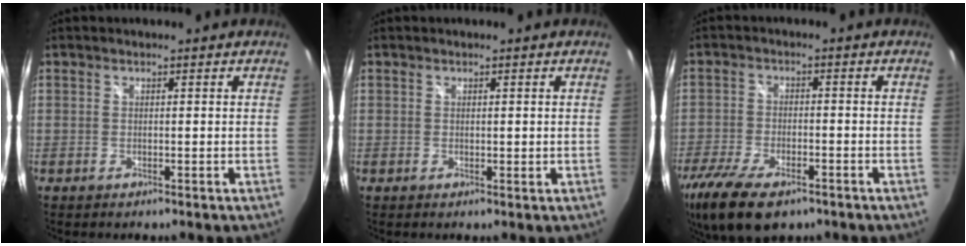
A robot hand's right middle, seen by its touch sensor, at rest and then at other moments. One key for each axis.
{"total": 0.7, "fx": 0.7, "fy": 0.1, "fz": 0.2, "tx": 0.000, "ty": 0.001, "tz": 0.010}
{"total": 15.1, "fx": -9.7, "fy": 6.6, "fz": 9.5, "tx": -0.222, "ty": -0.047, "tz": -0.167}